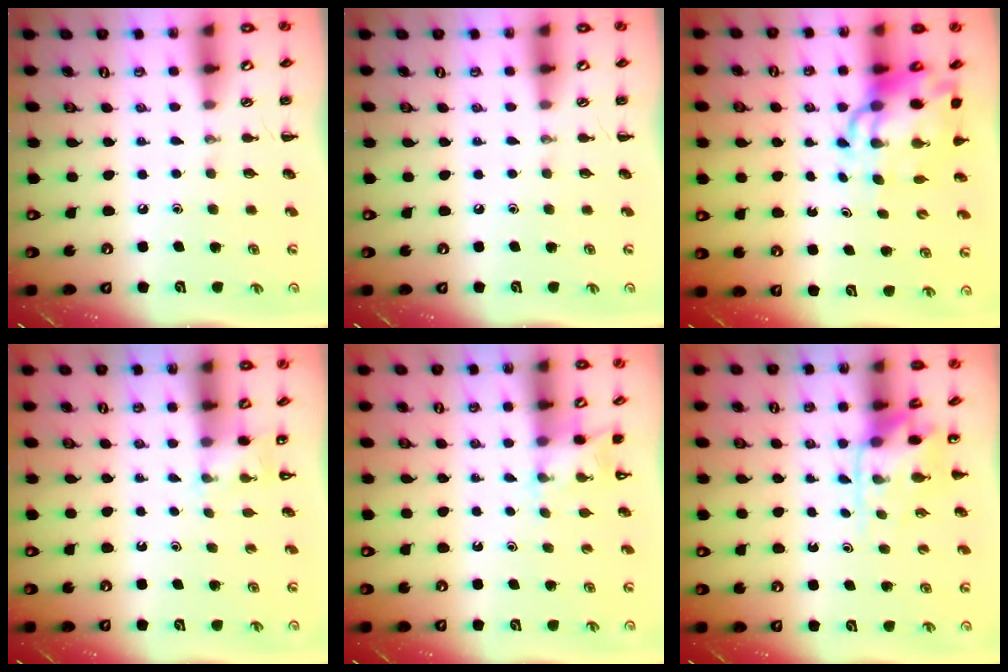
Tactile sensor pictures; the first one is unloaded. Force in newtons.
{"total": 0.0}
{"total": 11.3, "press": 10.9, "slide": 3.1}
{"total": 2.2, "press": 2.1, "slide": 0.7}
{"total": 3.5, "press": 3.3, "slide": 1.1}
{"total": 4.3, "press": 4.2, "slide": 0.8}